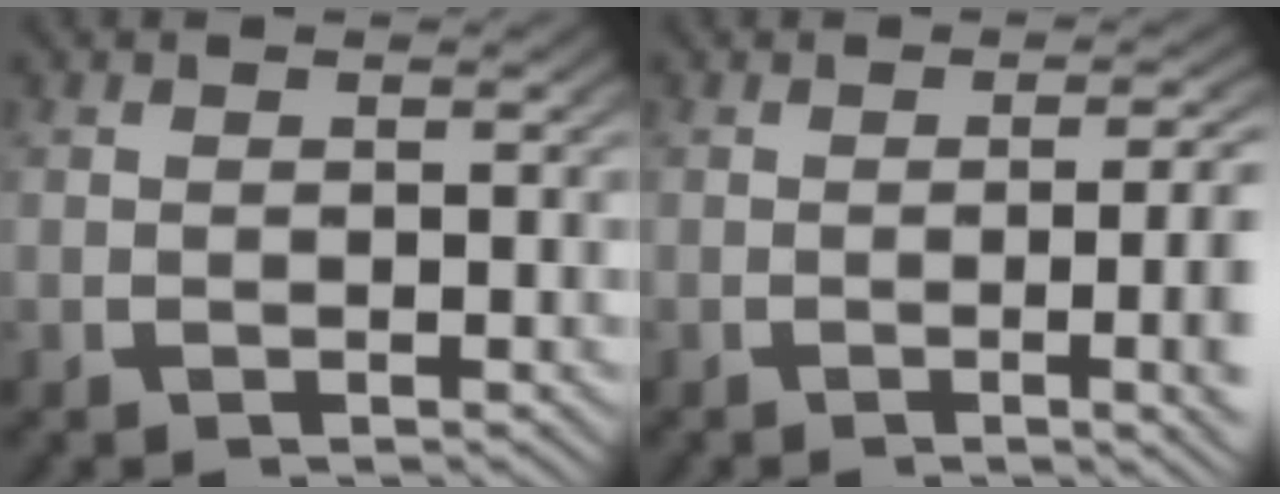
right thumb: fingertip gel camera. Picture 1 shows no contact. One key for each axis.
{"total": 5.0, "fx": -1.0, "fy": 1.3, "fz": 4.7, "tx": -0.055, "ty": 0.004, "tz": -0.019}